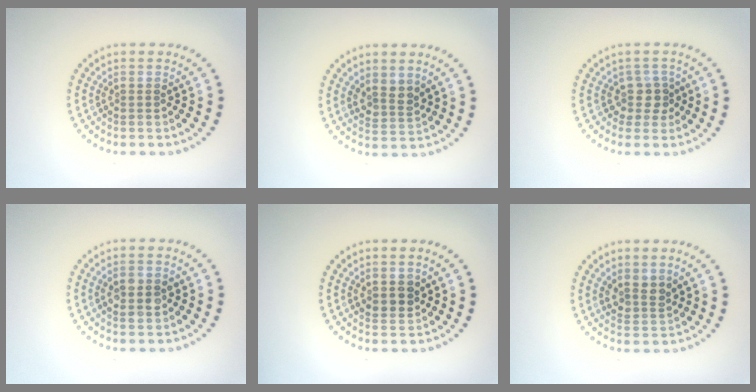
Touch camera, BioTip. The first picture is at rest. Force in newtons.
{"total": 2.0, "press": 1.7, "slide": 1.1}
{"total": 2.2, "press": 1.7, "slide": 1.3}
{"total": 2.8, "press": 2.8, "slide": 0.1}
{"total": 1.9, "press": 1.8, "slide": 0.6}
{"total": 2.0, "press": 1.7, "slide": 1.1}